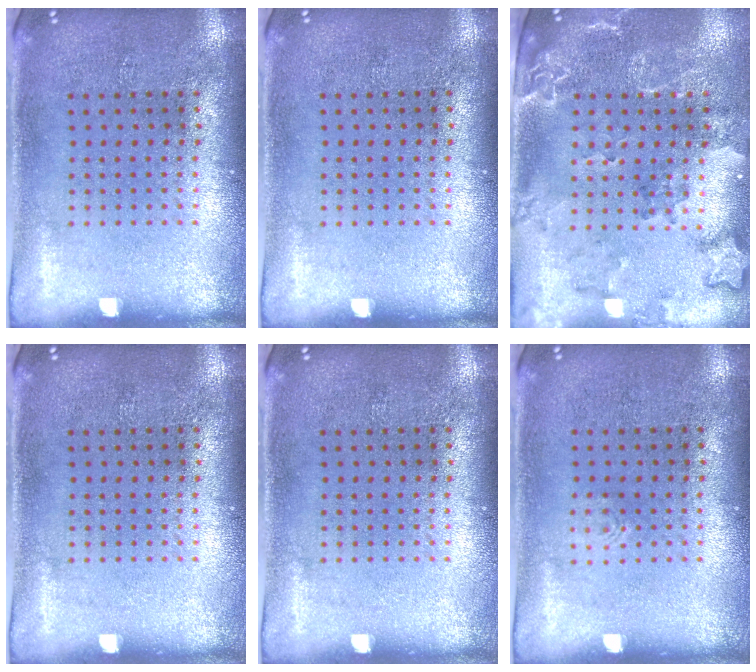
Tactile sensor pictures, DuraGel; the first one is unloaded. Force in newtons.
{"total": 0.0}
{"total": 2.2, "press": 1.9, "slide": 1.1}
{"total": 0.0}
{"total": 0.0}
{"total": 0.5, "press": 0.5, "slide": 0.1}